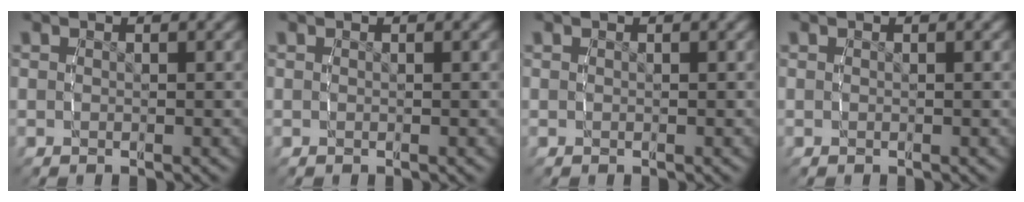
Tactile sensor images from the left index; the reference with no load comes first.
{"total": 0.0}
{"total": 0.0}
{"total": 0.0}